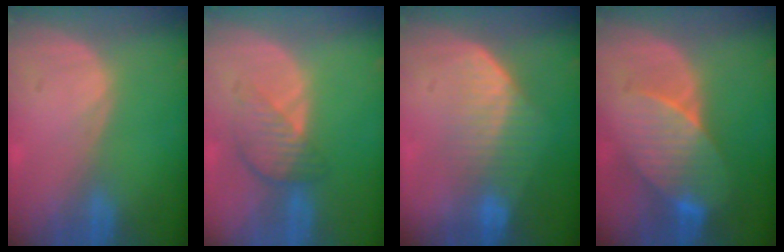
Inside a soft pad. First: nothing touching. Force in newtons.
{"total": 4.6, "press": 4.1, "slide": 2.1}
{"total": 7.2, "press": 6.2, "slide": 3.7}
{"total": 7.5, "press": 7.3, "slide": 1.4}